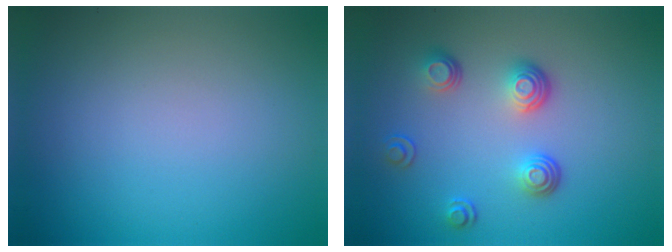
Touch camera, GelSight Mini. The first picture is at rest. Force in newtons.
{"total": 3.5, "press": 2.6, "slide": 2.4}